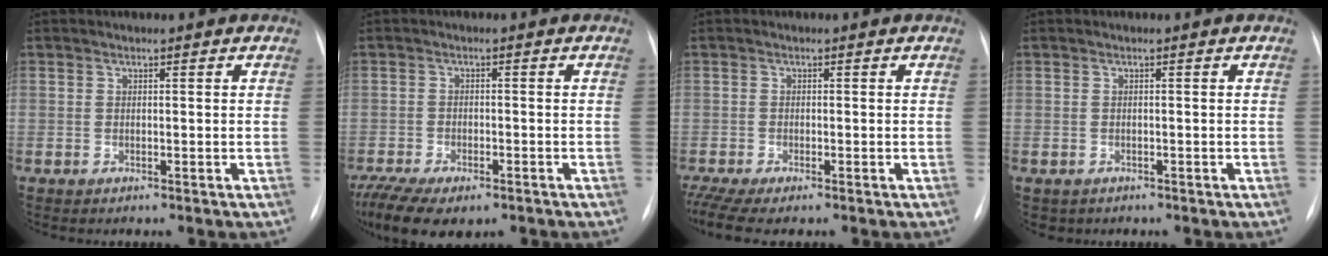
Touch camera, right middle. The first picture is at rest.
{"total": 11.5, "force": [-7.9, 4.8, 6.8], "torque": [-0.136, -0.015, -0.113]}
{"total": 5.2, "force": [-3.9, 1.0, 3.3], "torque": [-0.067, -0.008, -0.067]}
{"total": 1.4, "force": [-0.9, 1.1, 0.2], "torque": [-0.007, 0.002, -0.006]}